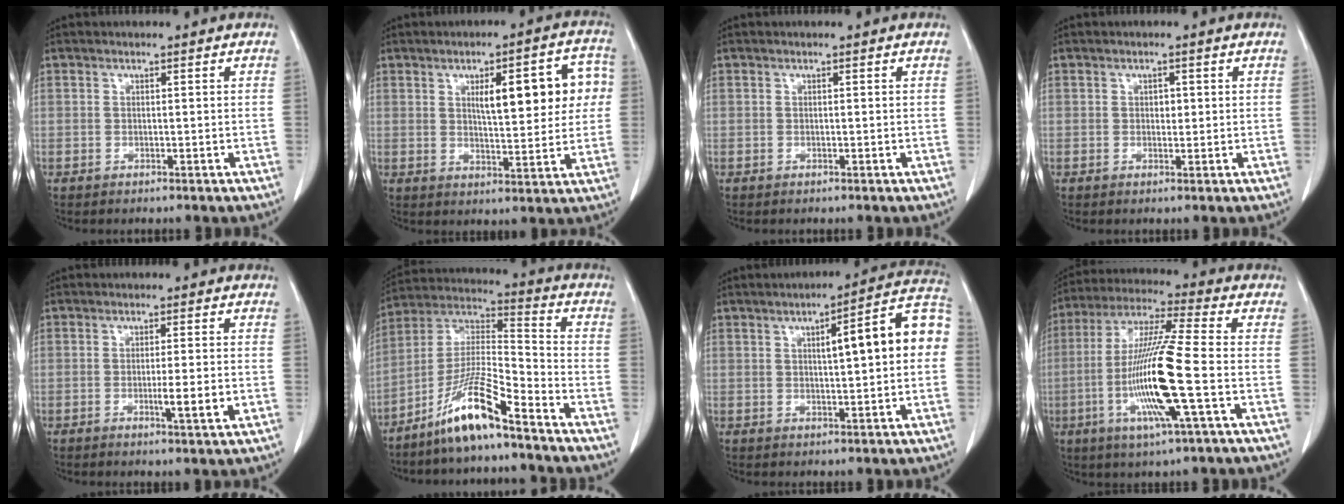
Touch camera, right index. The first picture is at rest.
{"total": 11.8, "force": [2.6, 3.4, 11.0], "torque": [-0.140, 0.030, 0.037]}
{"total": 0.0}
{"total": 1.3, "force": [0.2, 0.9, 0.9], "torque": [-0.008, 0.001, 0.004]}
{"total": 4.3, "force": [-1.1, -0.2, 4.1], "torque": [-0.065, -0.008, -0.017]}
{"total": 12.5, "force": [-8.7, 1.0, 9.0], "torque": [-0.177, -0.003, -0.167]}
{"total": 11.8, "force": [1.6, 1.8, 11.6], "torque": [-0.149, 0.036, 0.017]}
{"total": 15.8, "force": [-3.7, 0.0, 15.3], "torque": [-0.312, -0.011, -0.078]}